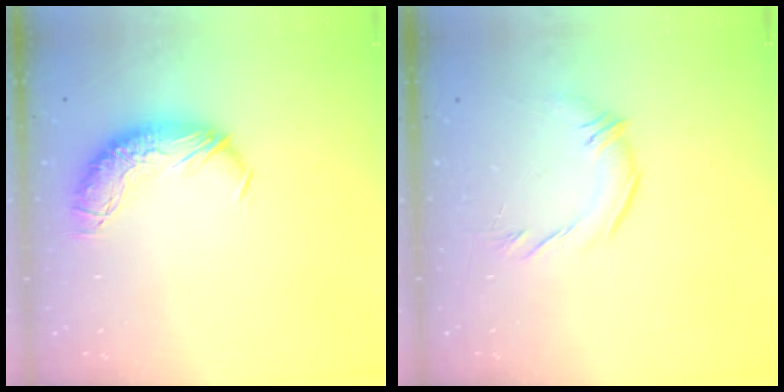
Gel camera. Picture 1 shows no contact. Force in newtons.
{"total": 1.9, "press": 1.0, "slide": 1.7}